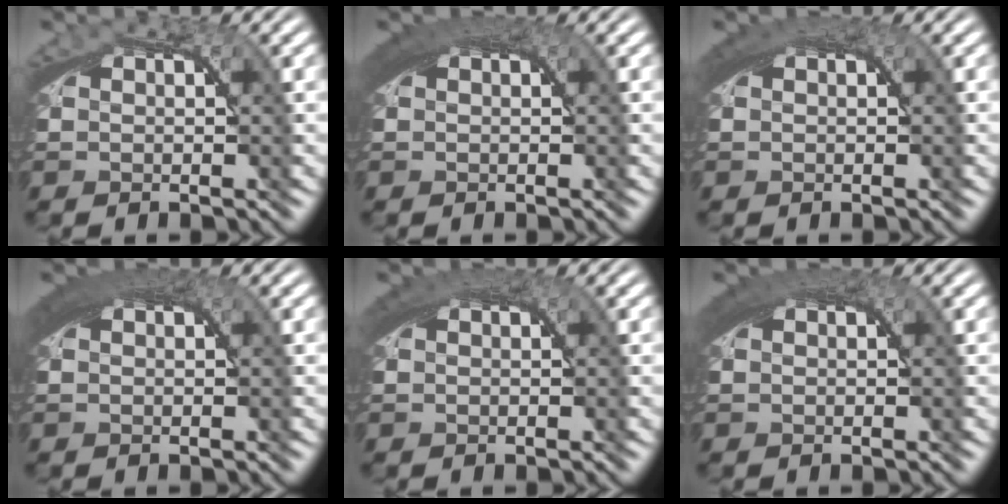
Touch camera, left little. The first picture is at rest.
{"total": 3.8, "force": [1.7, 1.3, 3.1], "torque": [-0.044, 0.014, 0.022]}
{"total": 3.1, "force": [1.5, 1.0, 2.5], "torque": [-0.037, 0.013, 0.020]}
{"total": 4.2, "force": [1.8, 1.5, 3.5], "torque": [-0.047, 0.015, 0.023]}
{"total": 3.2, "force": [1.5, 1.1, 2.6], "torque": [-0.037, 0.014, 0.020]}
{"total": 3.6, "force": [1.7, 1.2, 3.0], "torque": [-0.041, 0.013, 0.021]}